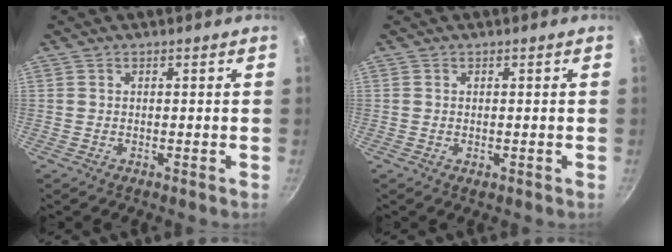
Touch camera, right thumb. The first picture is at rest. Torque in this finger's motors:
{"motor_torque": [-0.32, 0.02, -0.25, 0.07, -0.02]}